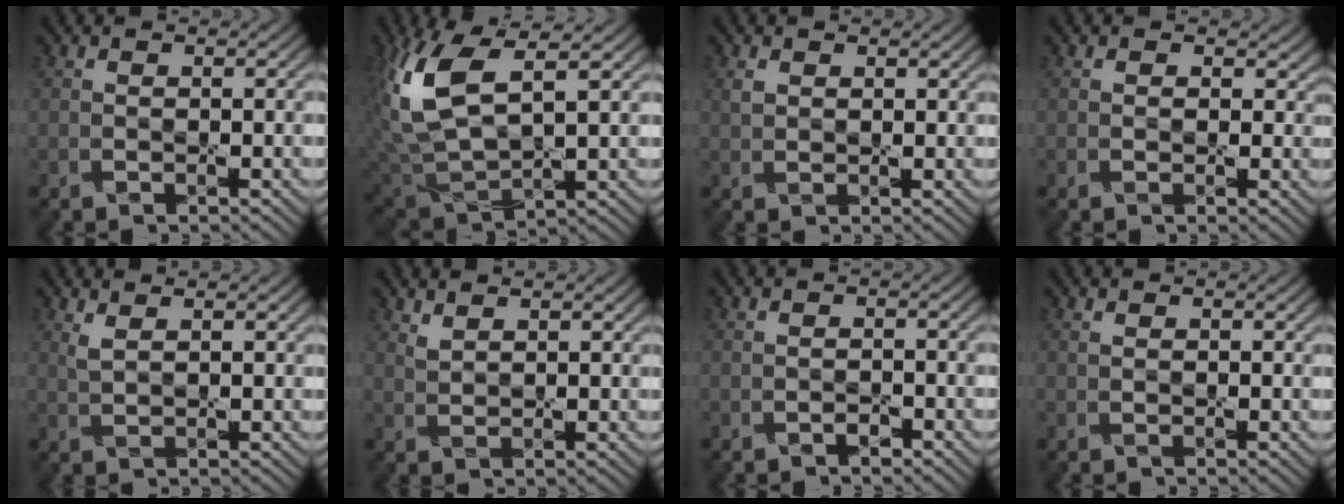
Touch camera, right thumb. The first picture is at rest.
{"total": 12.5, "force": [4.6, 5.7, 10.2], "torque": [-0.258, 0.003, 0.094]}
{"total": 1.8, "force": [0.9, 1.2, 0.9], "torque": [-0.025, 0.000, 0.020]}
{"total": 1.7, "force": [0.4, 1.5, 0.8], "torque": [-0.020, -0.008, 0.001]}
{"total": 2.3, "force": [1.6, 0.7, 1.5], "torque": [-0.040, -0.002, 0.036]}
{"total": 2.2, "force": [1.8, 0.8, 1.0], "torque": [-0.028, -0.002, 0.042]}
{"total": 0.8, "force": [-0.5, 0.3, 0.4], "torque": [-0.005, -0.001, -0.008]}
{"total": 0.8, "force": [0.5, 0.4, 0.5], "torque": [-0.012, -0.002, 0.012]}